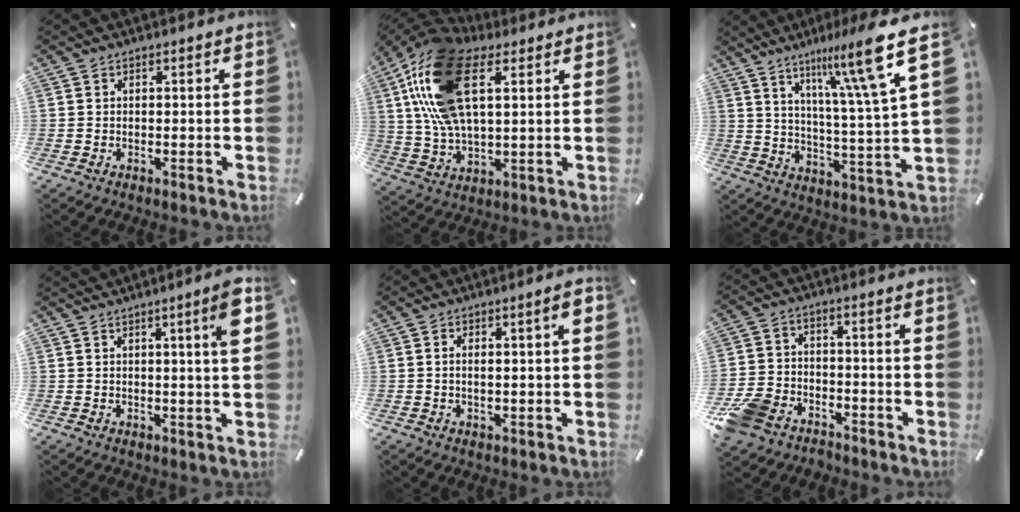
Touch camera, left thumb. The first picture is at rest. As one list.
[{"total": 20.5, "force": [8.2, 10.7, 15.5], "torque": [-0.358, -0.008, 0.141]}, {"total": 18.6, "force": [11.3, 2.1, 14.6], "torque": [-0.221, -0.063, 0.164]}, {"total": 6.7, "force": [2.9, -0.1, 6.1], "torque": [-0.092, -0.012, 0.041]}, {"total": 4.0, "force": [0.6, 0.7, 3.9], "torque": [-0.062, 0.000, 0.006]}, {"total": 9.3, "force": [-6.2, 6.2, 3.2], "torque": [-0.073, 0.040, -0.117]}]